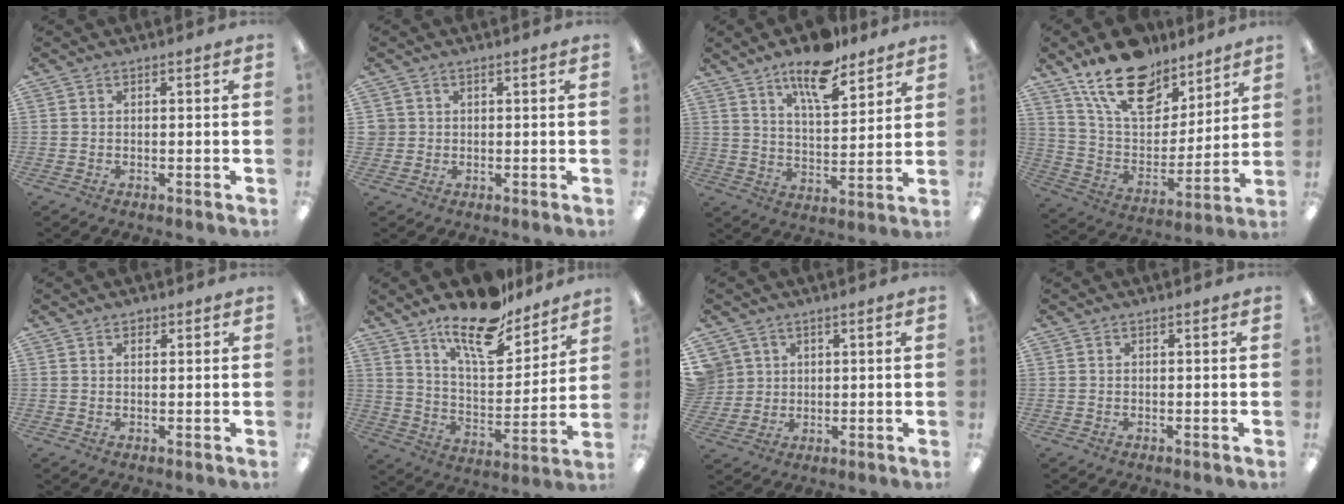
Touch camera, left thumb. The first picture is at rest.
{"total": 1.9, "force": [0.5, 1.9, 0.1], "torque": [-0.005, 0.002, 0.008]}
{"total": 12.7, "force": [9.7, 4.3, 7.1], "torque": [-0.106, -0.054, 0.165]}
{"total": 19.6, "force": [14.2, 9.7, 9.4], "torque": [-0.176, -0.079, 0.256]}
{"total": 1.1, "force": [0.8, 0.6, 0.5], "torque": [-0.003, -0.002, 0.013]}
{"total": 17.0, "force": [13.5, 5.7, 8.6], "torque": [-0.144, -0.088, 0.232]}
{"total": 4.8, "force": [2.1, 4.3, -0.3], "torque": [-0.007, -0.002, 0.041]}
{"total": 0.0}